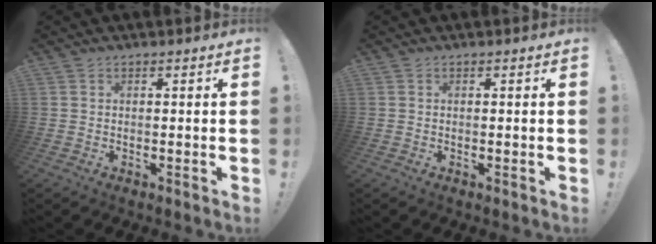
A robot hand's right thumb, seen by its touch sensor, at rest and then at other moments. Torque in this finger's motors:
{"motor_torque": [0.23, 0.05, 0.19, -0.32, 0.00]}